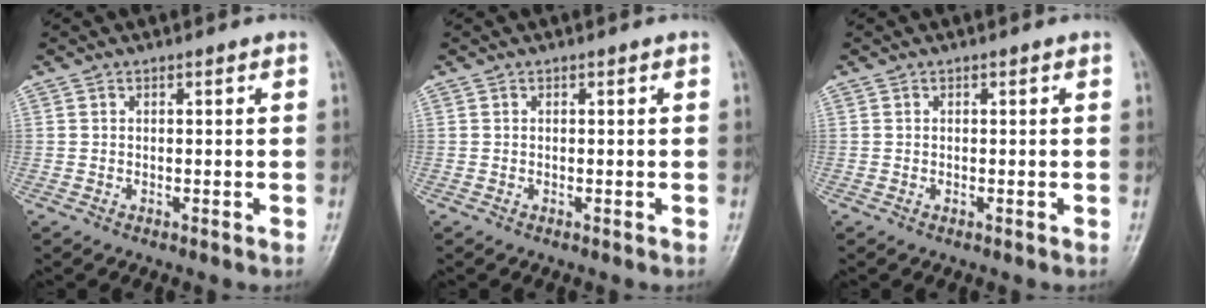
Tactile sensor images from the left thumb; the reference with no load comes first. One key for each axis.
{"total": 0.0}
{"total": 0.0}